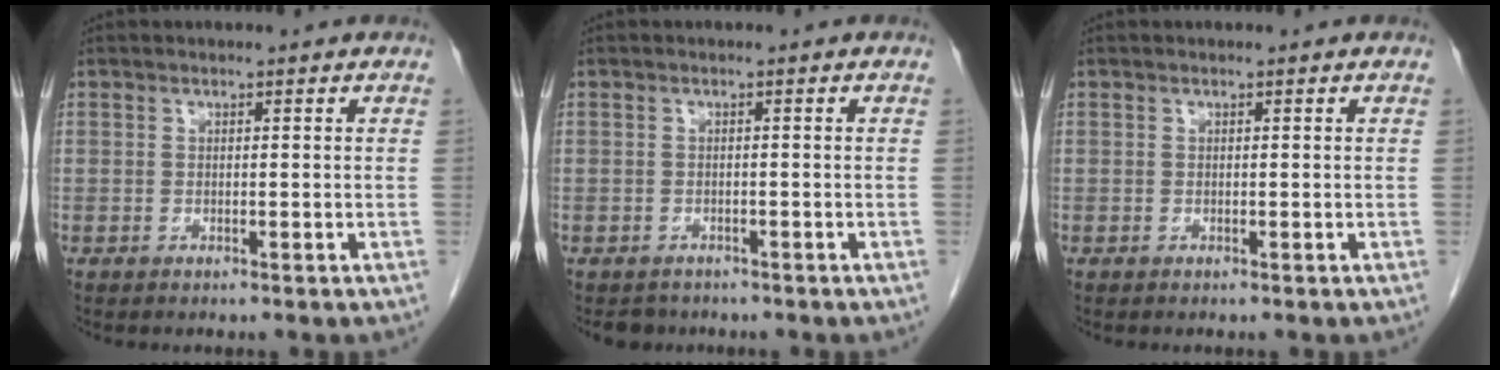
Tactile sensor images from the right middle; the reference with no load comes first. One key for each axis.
{"total": 2.3, "fx": -1.9, "fy": 1.3, "fz": -0.1, "tx": -0.005, "ty": 0.001, "tz": -0.029}
{"total": 0.0}